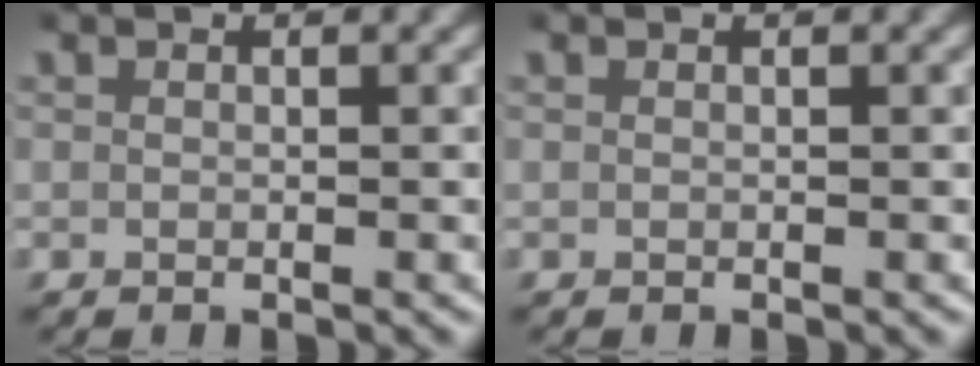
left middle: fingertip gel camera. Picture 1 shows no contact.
{"total": 0.0}